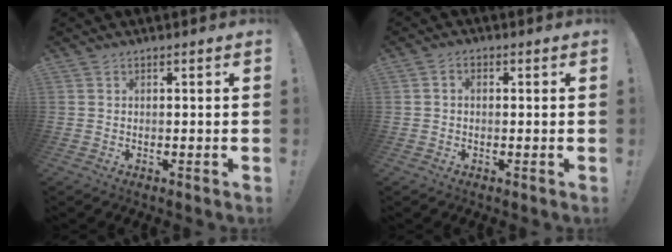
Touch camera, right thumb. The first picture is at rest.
{"total": 1.7, "force": [-0.4, 1.2, 1.1], "torque": [-0.021, 0.007, -0.008]}